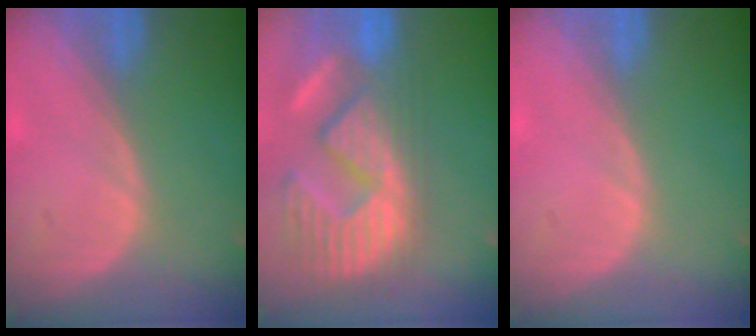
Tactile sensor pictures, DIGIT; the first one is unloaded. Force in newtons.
{"total": 14.0, "press": 12.1, "slide": 7.1}
{"total": 0.0}